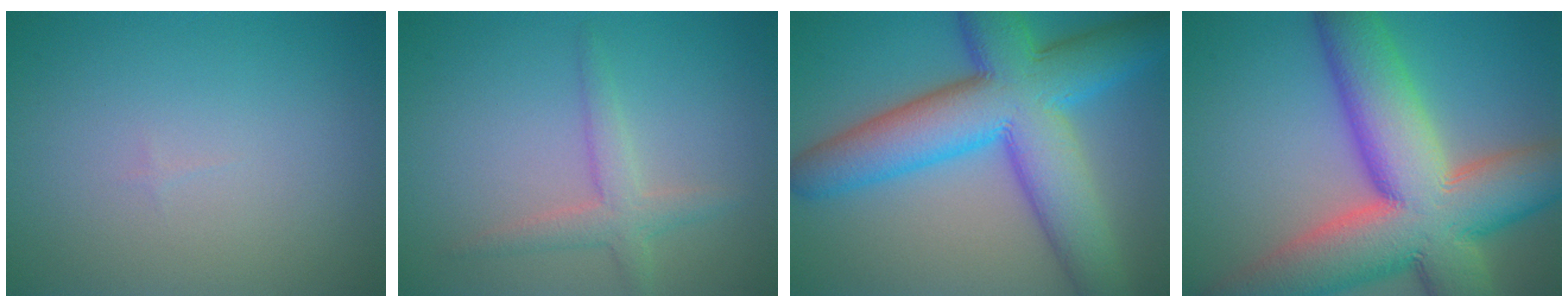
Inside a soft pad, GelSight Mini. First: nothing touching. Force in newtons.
{"total": 2.5, "press": 2.5, "slide": 0.2}
{"total": 12.6, "press": 12.6, "slide": 0.2}
{"total": 15.7, "press": 15.7, "slide": 1.0}